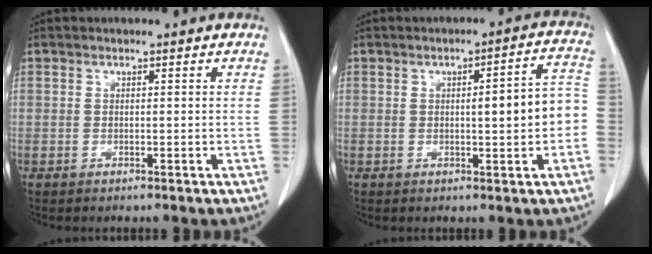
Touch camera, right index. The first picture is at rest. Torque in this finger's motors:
{"motor_torque": [0.78, -0.22, 0.37, 0.06]}